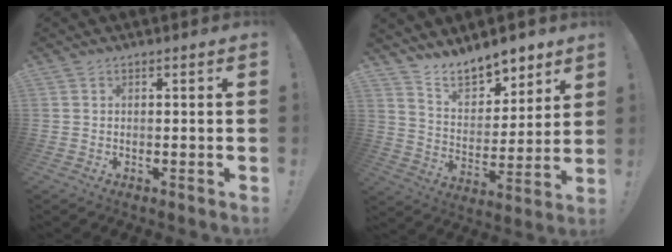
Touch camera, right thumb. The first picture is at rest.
{"total": 12.1, "force": [10.7, 4.7, 3.2], "torque": [-0.066, -0.080, 0.203]}